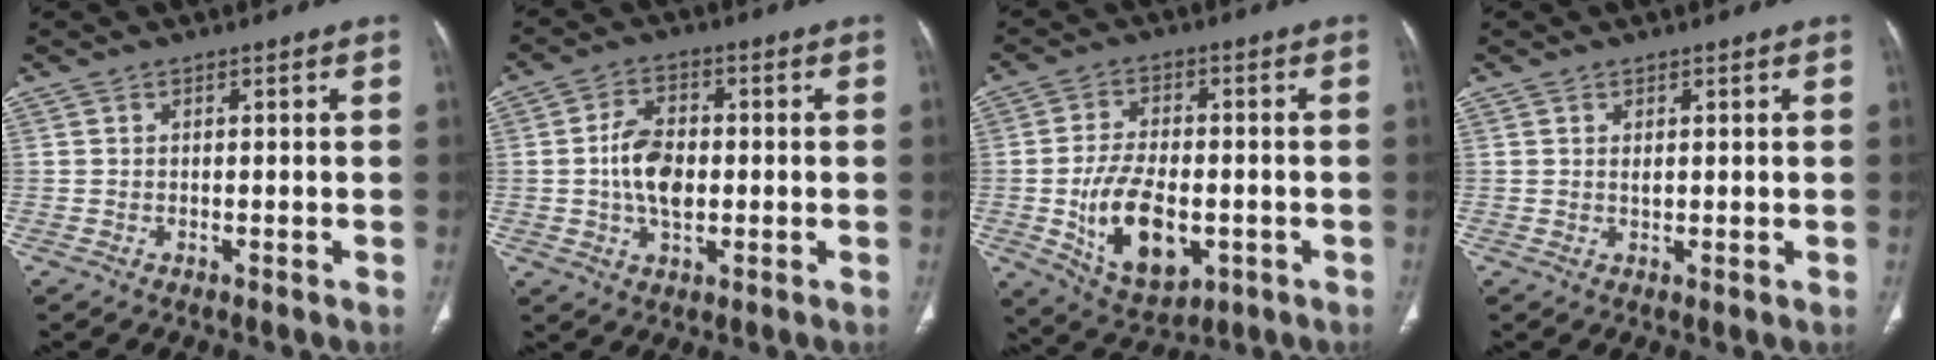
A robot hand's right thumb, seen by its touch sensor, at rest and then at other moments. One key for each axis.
{"total": 8.6, "fx": -0.5, "fy": 5.3, "fz": 6.7, "tx": -0.112, "ty": 0.008, "tz": -0.010}
{"total": 14.1, "fx": -3.1, "fy": 8.1, "fz": 11.2, "tx": -0.181, "ty": 0.002, "tz": -0.038}
{"total": 1.1, "fx": 0.3, "fy": 0.5, "fz": 0.9, "tx": -0.017, "ty": -0.004, "tz": 0.007}